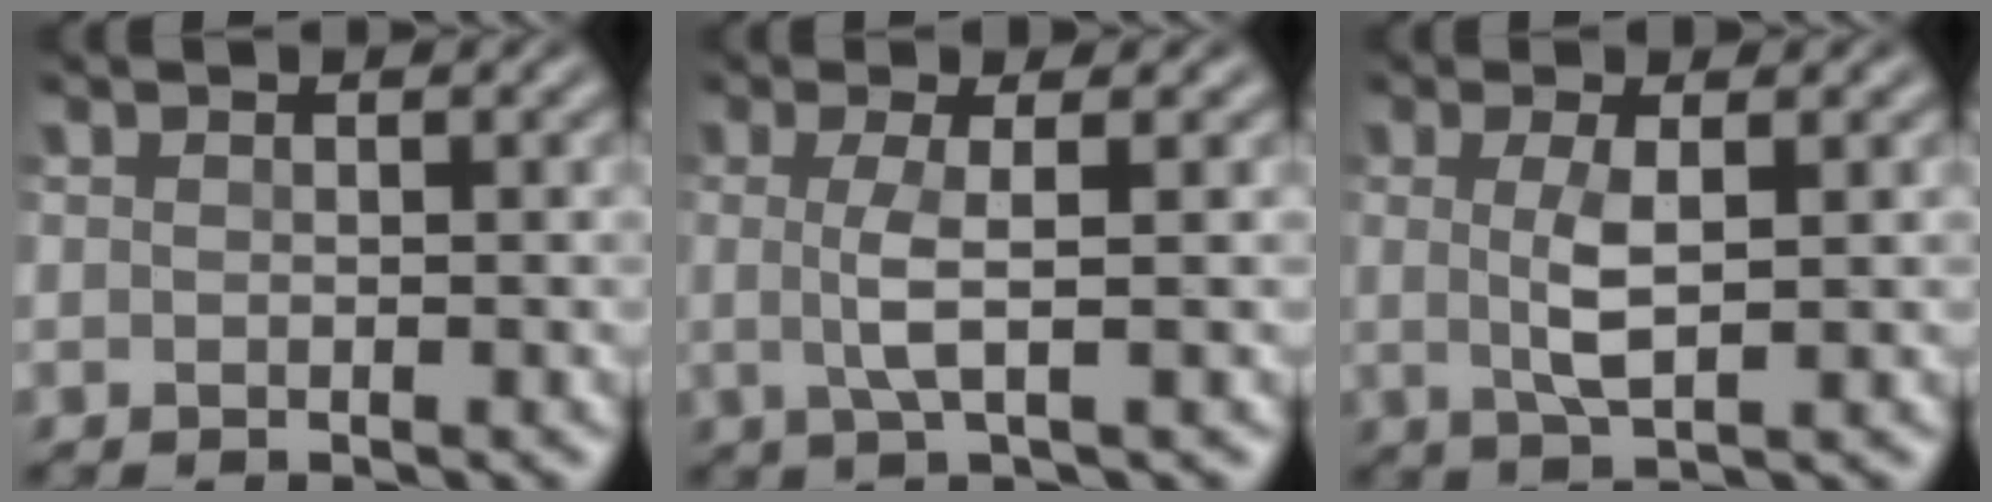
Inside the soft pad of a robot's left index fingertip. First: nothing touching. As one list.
[{"total": 2.4, "force": [0.0, -0.1, 2.4], "torque": [-0.056, 0.002, -0.002]}, {"total": 2.7, "force": [0.2, 0.3, 2.6], "torque": [-0.060, -0.002, 0.007]}]